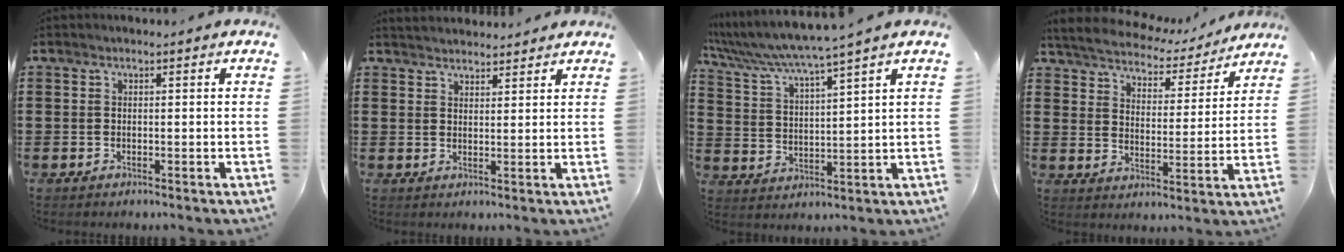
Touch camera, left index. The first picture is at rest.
{"total": 2.4, "force": [2.3, 0.2, -0.3], "torque": [-0.001, -0.003, 0.046]}
{"total": 5.1, "force": [4.4, -0.8, 2.5], "torque": [-0.071, -0.035, 0.069]}
{"total": 4.4, "force": [4.3, 0.5, 0.3], "torque": [-0.034, -0.032, 0.070]}